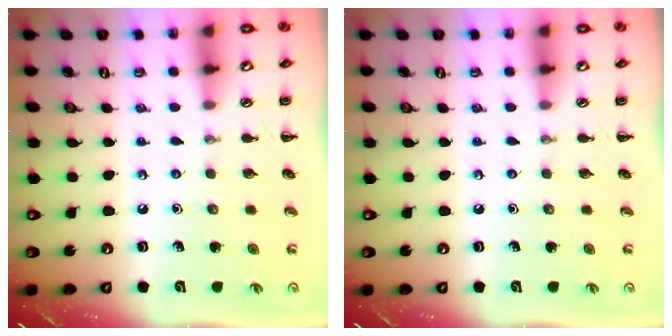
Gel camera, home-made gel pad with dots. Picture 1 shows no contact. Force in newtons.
{"total": 0.0}